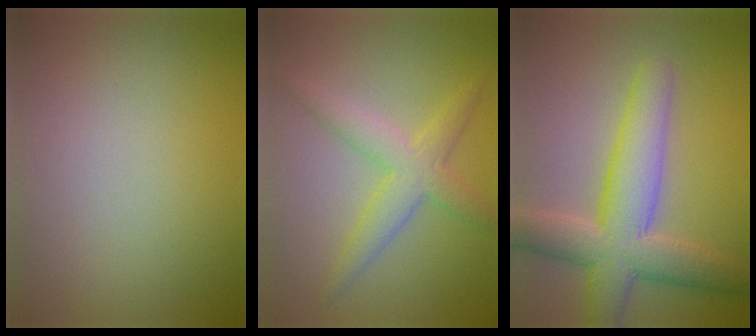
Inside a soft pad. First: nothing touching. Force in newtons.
{"total": 3.7, "press": 3.7, "slide": 0.0}
{"total": 7.3, "press": 7.3, "slide": 0.4}